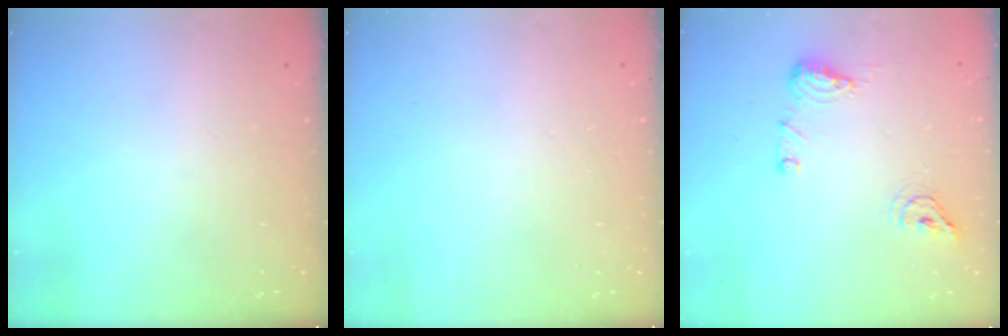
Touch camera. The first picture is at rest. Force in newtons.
{"total": 0.0}
{"total": 8.9, "press": 8.8, "slide": 1.4}